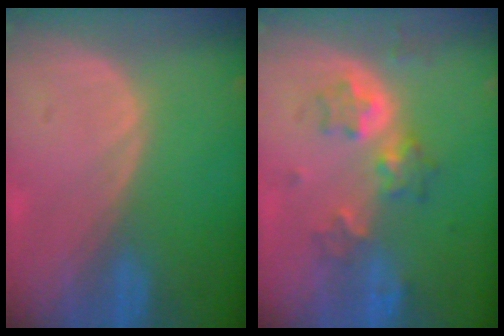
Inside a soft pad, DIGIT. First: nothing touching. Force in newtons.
{"total": 6.3, "press": 5.6, "slide": 2.7}